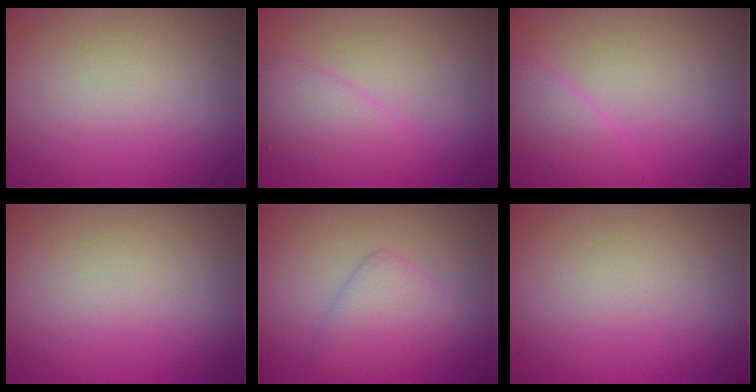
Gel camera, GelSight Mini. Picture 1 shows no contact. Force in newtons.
{"total": 2.5, "press": 2.5, "slide": 0.1}
{"total": 2.6, "press": 2.6, "slide": 0.1}
{"total": 0.0}
{"total": 3.0, "press": 3.0, "slide": 0.1}
{"total": 0.0}